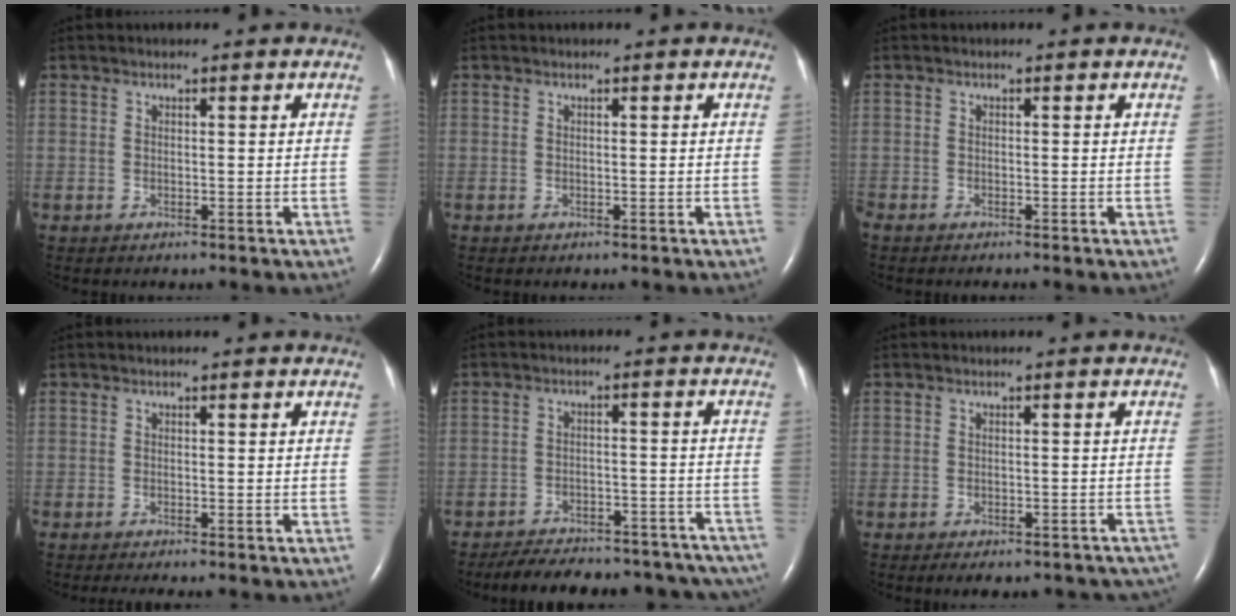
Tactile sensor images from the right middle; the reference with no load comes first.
{"total": 0.0}
{"total": 0.8, "force": [-0.8, -0.1, 0.2], "torque": [-0.008, -0.002, -0.017]}
{"total": 1.6, "force": [-1.4, -0.2, 0.9], "torque": [-0.013, -0.002, -0.020]}
{"total": 21.4, "force": [-18.7, 7.2, 7.5], "torque": [-0.107, 0.004, -0.230]}
{"total": 11.1, "force": [-9.4, 4.3, 4.0], "torque": [-0.054, 0.007, -0.099]}